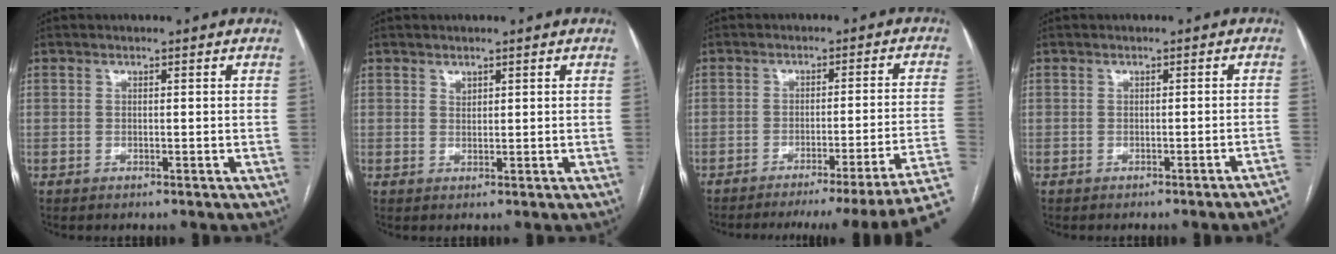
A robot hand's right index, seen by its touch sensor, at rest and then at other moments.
{"total": 1.0, "force": [0.7, 0.5, 0.3], "torque": [-0.005, -0.003, 0.014]}
{"total": 17.0, "force": [-13.6, -3.1, 9.8], "torque": [-0.067, -0.003, -0.174]}
{"total": 5.0, "force": [-4.5, -1.2, 2.0], "torque": [-0.008, -0.009, -0.051]}